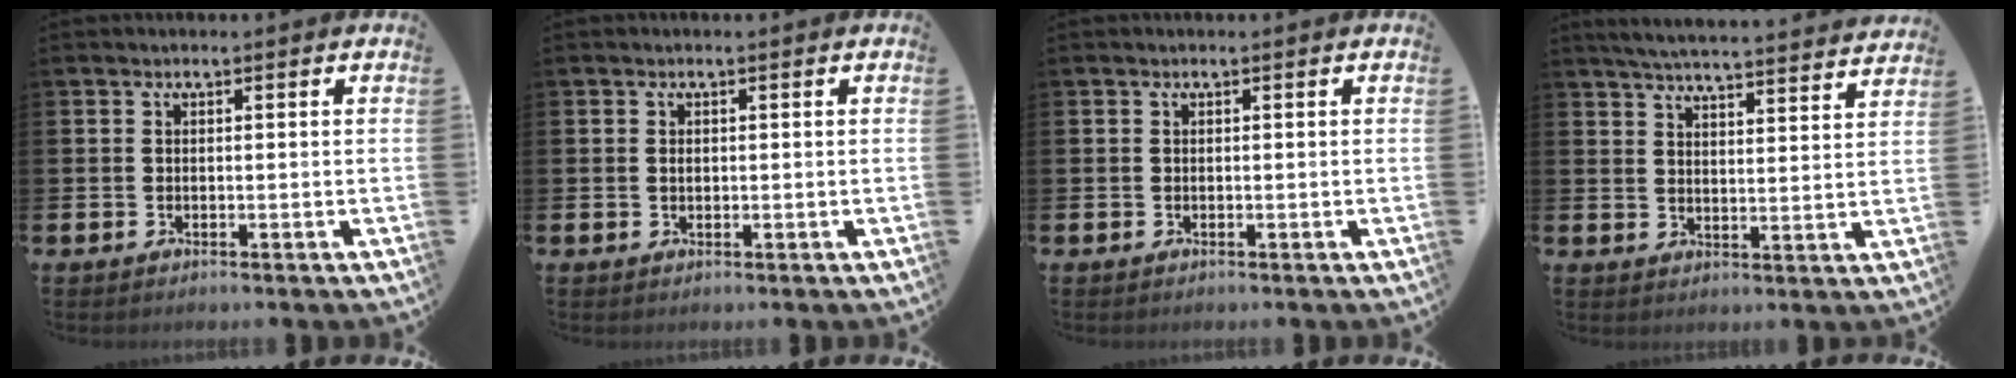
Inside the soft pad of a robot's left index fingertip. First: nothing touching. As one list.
[{"total": 0.7, "force": [0.2, 0.4, 0.5], "torque": [-0.008, 0.002, 0.002]}, {"total": 0.0}, {"total": 5.6, "force": [5.5, -0.1, 1.0], "torque": [-0.034, -0.042, 0.096]}]